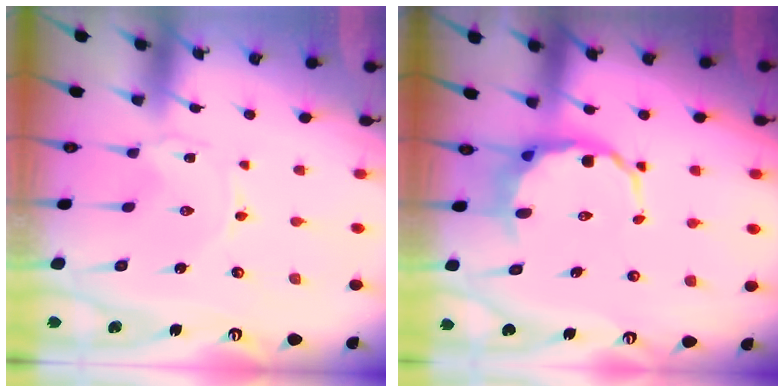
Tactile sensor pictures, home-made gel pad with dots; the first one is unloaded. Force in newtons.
{"total": 7.2, "press": 6.9, "slide": 1.8}